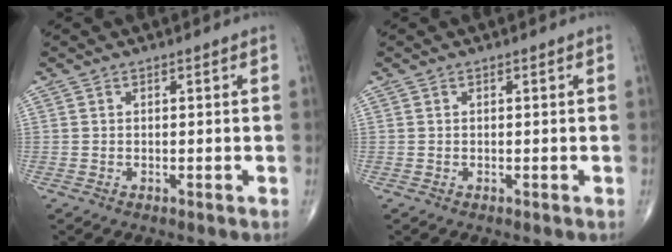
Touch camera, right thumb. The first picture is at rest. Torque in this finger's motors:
{"motor_torque": [-0.16, 0.04, 0.00, -0.07, 0.03]}